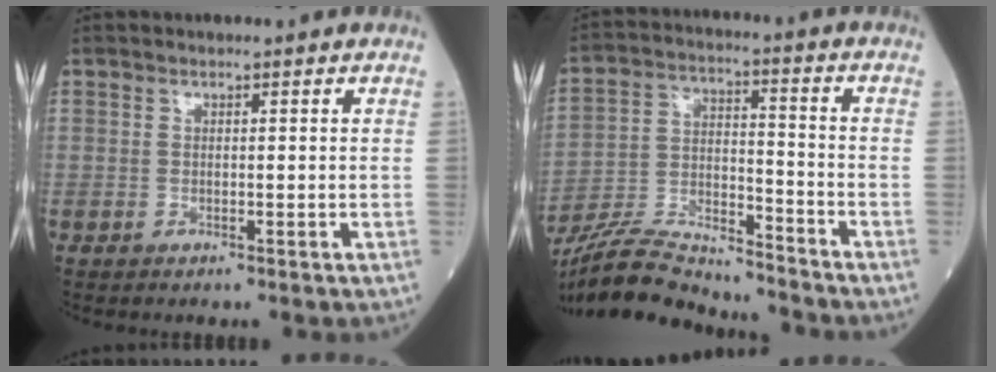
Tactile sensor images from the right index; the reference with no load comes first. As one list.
[{"total": 17.6, "force": [-16.3, 2.7, 6.1], "torque": [-0.136, -0.002, -0.288]}]